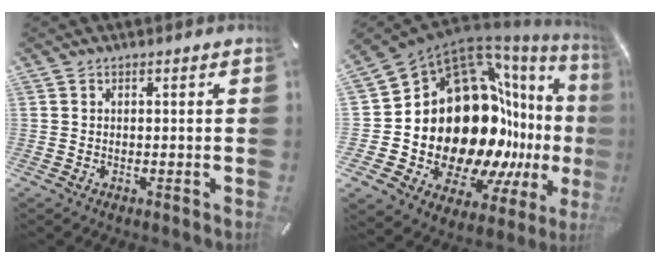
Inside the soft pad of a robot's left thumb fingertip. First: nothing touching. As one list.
[{"total": 27.2, "force": [-1.0, 18.1, 20.3], "torque": [-0.312, -0.104, 0.042]}]